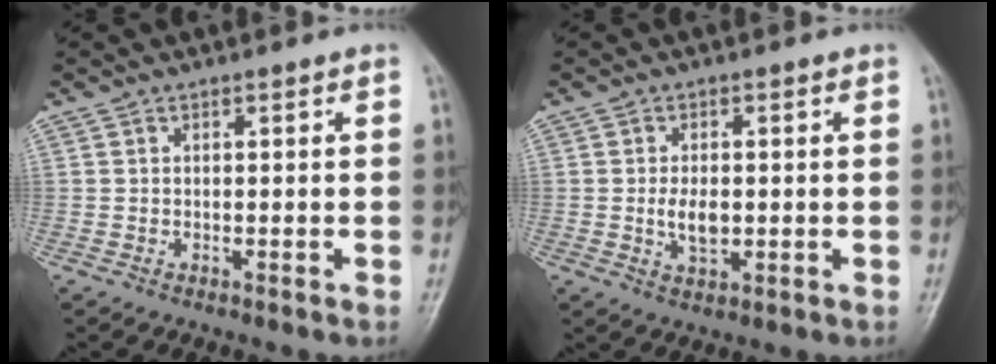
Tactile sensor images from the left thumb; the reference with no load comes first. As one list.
[{"total": 4.3, "force": [-0.3, 2.5, 3.5], "torque": [-0.061, -0.005, -0.004]}]